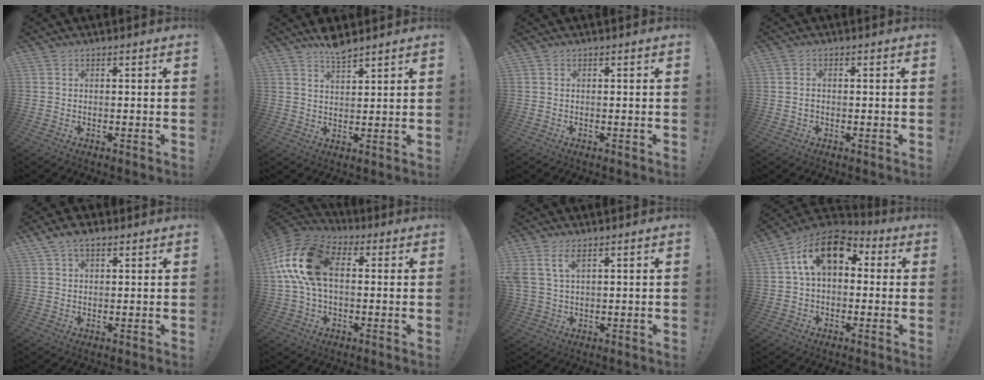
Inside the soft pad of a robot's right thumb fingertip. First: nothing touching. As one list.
[{"total": 5.0, "force": [4.5, 1.1, 1.9], "torque": [-0.025, -0.033, 0.079]}, {"total": 0.0}, {"total": 0.7, "force": [0.0, 0.4, 0.6], "torque": [-0.005, -0.002, -0.003]}, {"total": 4.7, "force": [3.1, 2.3, 2.6], "torque": [-0.042, -0.008, 0.057]}, {"total": 18.2, "force": [3.0, 11.0, 14.2], "torque": [-0.275, 0.016, 0.053]}, {"total": 5.7, "force": [3.2, 2.6, 3.9], "torque": [-0.082, -0.009, 0.060]}, {"total": 15.3, "force": [4.8, 9.2, 11.2], "torque": [-0.171, -0.001, 0.086]}]